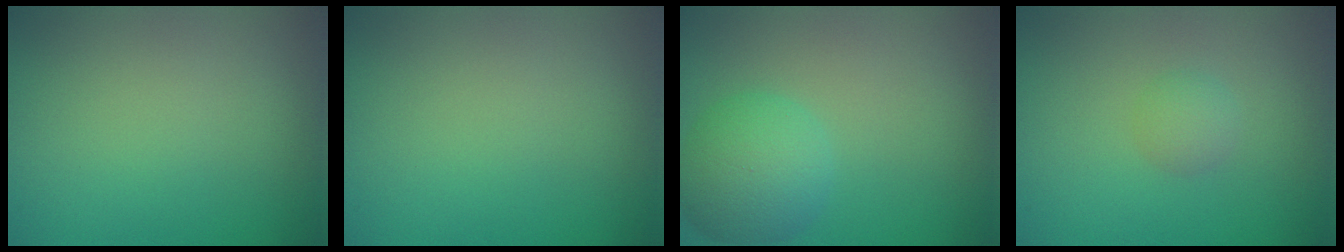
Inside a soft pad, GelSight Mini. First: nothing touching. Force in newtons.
{"total": 0.0}
{"total": 4.8, "press": 4.8, "slide": 0.1}
{"total": 1.3, "press": 1.3, "slide": 0.1}